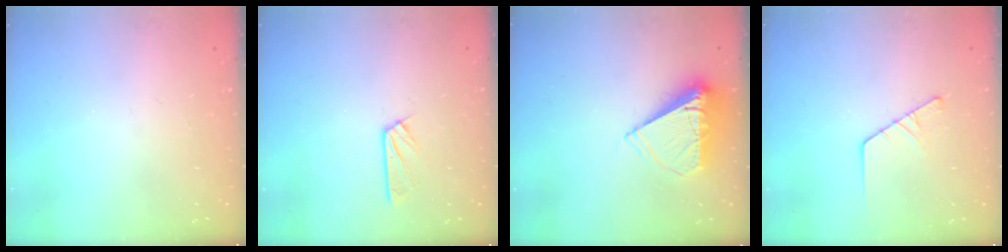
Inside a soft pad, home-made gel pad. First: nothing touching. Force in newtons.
{"total": 5.0, "press": 4.9, "slide": 0.6}
{"total": 8.9, "press": 8.9, "slide": 0.3}
{"total": 2.5, "press": 2.5, "slide": 0.3}